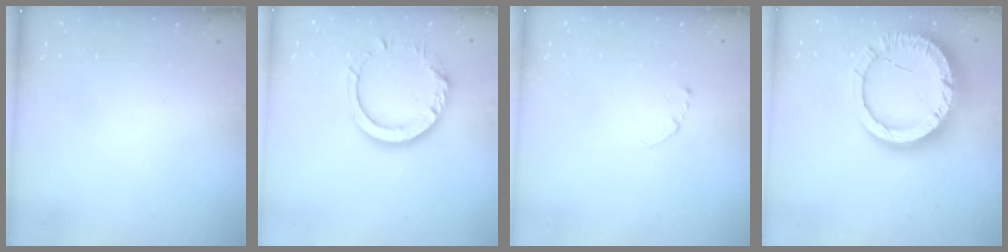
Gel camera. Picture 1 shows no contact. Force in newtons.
{"total": 13.0, "press": 12.9, "slide": 1.2}
{"total": 2.3, "press": 2.3, "slide": 0.2}
{"total": 19.3, "press": 19.2, "slide": 1.7}